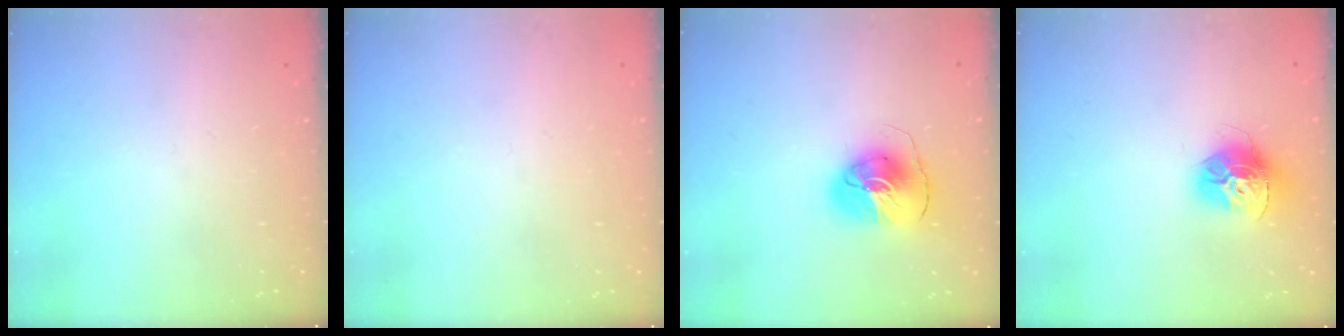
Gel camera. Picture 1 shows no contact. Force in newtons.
{"total": 0.7, "press": 0.7, "slide": 0.1}
{"total": 10.5, "press": 10.5, "slide": 1.3}
{"total": 13.9, "press": 13.8, "slide": 1.4}